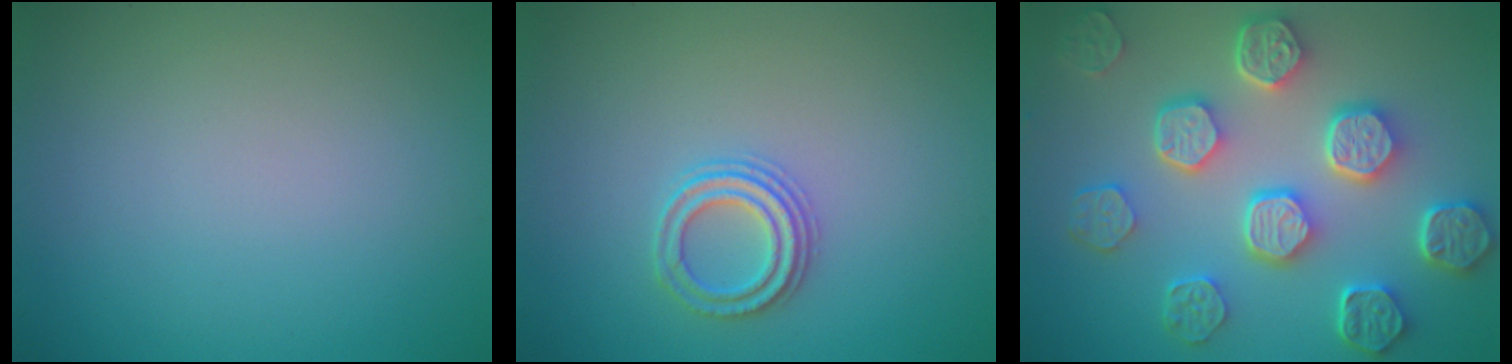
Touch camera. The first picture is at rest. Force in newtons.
{"total": 2.3, "press": 2.2, "slide": 0.8}
{"total": 7.9, "press": 6.1, "slide": 5.0}